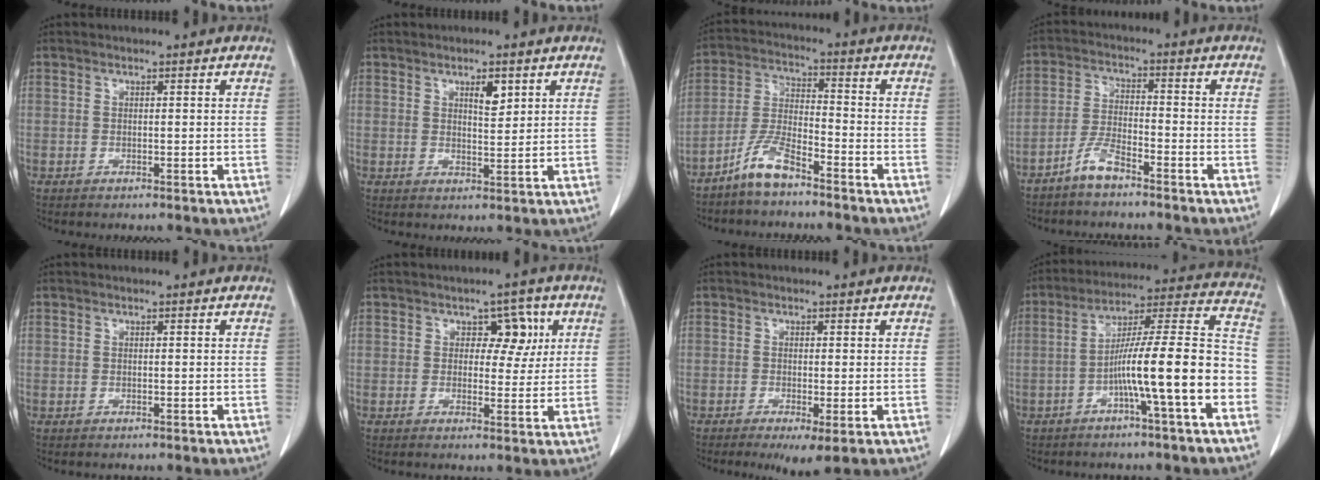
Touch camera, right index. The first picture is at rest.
{"total": 3.3, "force": [1.7, 1.0, 2.6], "torque": [-0.043, -0.003, 0.027]}
{"total": 7.0, "force": [-5.4, 1.4, 4.2], "torque": [-0.099, -0.006, -0.113]}
{"total": 4.6, "force": [-3.8, 0.8, 2.6], "torque": [-0.060, -0.002, -0.078]}
{"total": 0.0}
{"total": 4.9, "force": [1.6, 3.1, 3.4], "torque": [-0.035, 0.011, 0.022]}
{"total": 3.7, "force": [-1.7, 0.7, 3.3], "torque": [-0.047, -0.011, -0.021]}
{"total": 15.0, "force": [-5.1, 0.2, 14.1], "torque": [-0.218, 0.028, -0.086]}